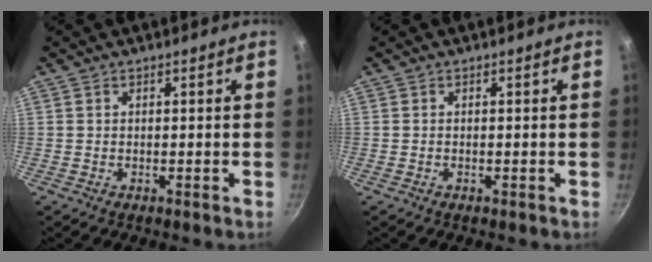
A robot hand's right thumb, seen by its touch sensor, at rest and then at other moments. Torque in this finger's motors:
{"motor_torque": [-0.44, -0.04, -0.58, 0.26, 0.02]}